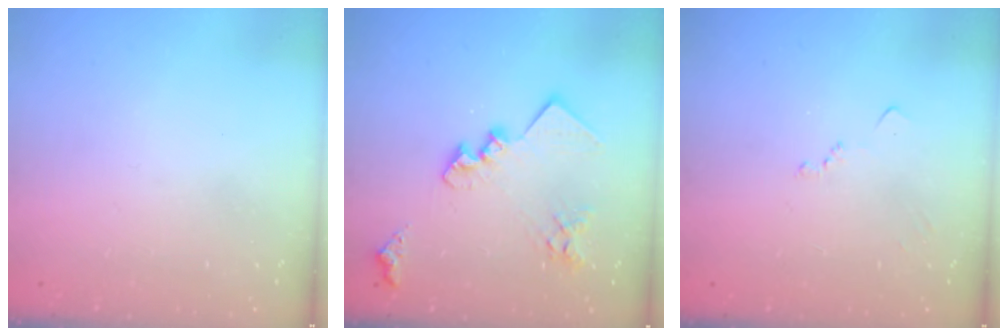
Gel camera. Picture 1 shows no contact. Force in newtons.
{"total": 17.5, "press": 17.4, "slide": 1.2}
{"total": 6.6, "press": 6.5, "slide": 0.8}